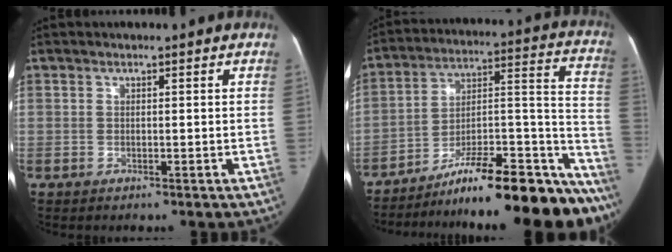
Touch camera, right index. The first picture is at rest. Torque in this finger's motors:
{"motor_torque": [0.55, -1.12, -0.48, -0.21]}